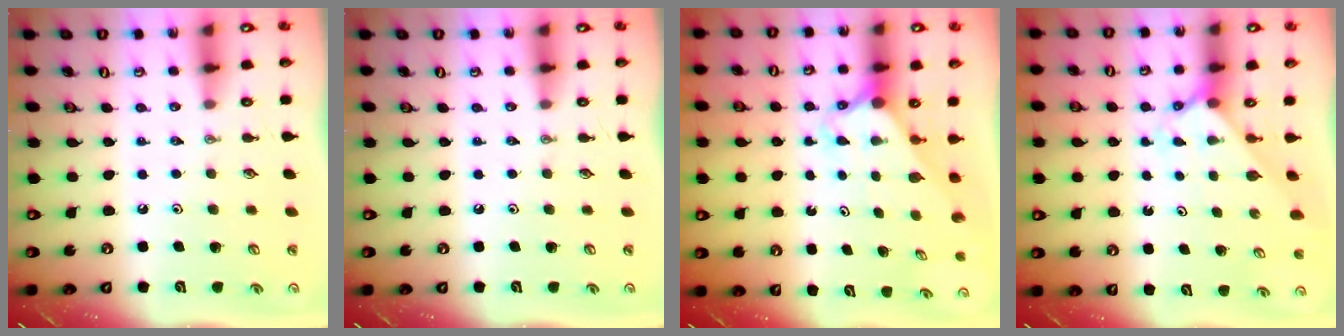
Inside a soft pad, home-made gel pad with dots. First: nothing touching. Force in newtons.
{"total": 0.0}
{"total": 2.6, "press": 2.6, "slide": 0.2}
{"total": 2.3, "press": 2.3, "slide": 0.2}